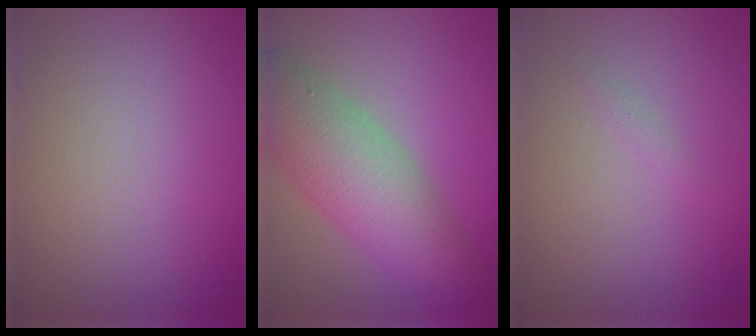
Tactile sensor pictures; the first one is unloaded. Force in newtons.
{"total": 8.0, "press": 8.0, "slide": 0.2}
{"total": 0.5, "press": 0.5, "slide": 0.0}